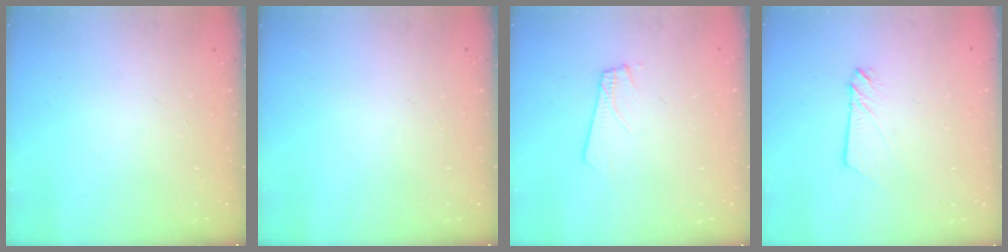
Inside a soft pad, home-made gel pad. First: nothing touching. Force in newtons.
{"total": 0.0}
{"total": 1.8, "press": 1.8, "slide": 0.1}
{"total": 2.5, "press": 2.5, "slide": 0.3}